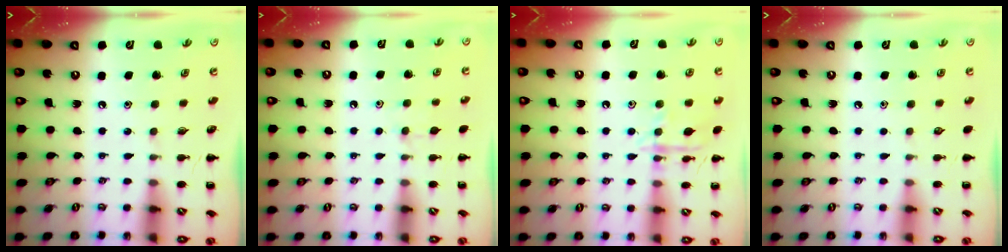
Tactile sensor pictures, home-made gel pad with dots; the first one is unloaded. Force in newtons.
{"total": 4.2, "press": 3.9, "slide": 1.5}
{"total": 11.7, "press": 11.7, "slide": 0.6}
{"total": 0.0}